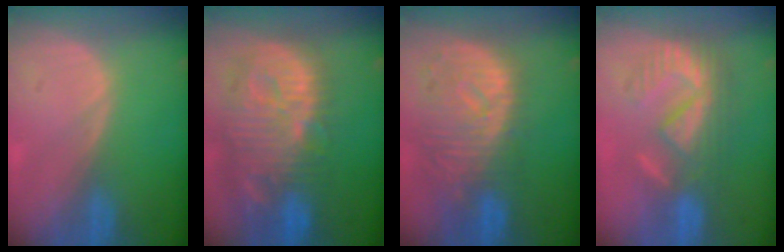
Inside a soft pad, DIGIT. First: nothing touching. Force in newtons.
{"total": 14.0, "press": 12.2, "slide": 6.8}
{"total": 11.5, "press": 10.0, "slide": 5.7}
{"total": 9.4, "press": 8.2, "slide": 4.7}